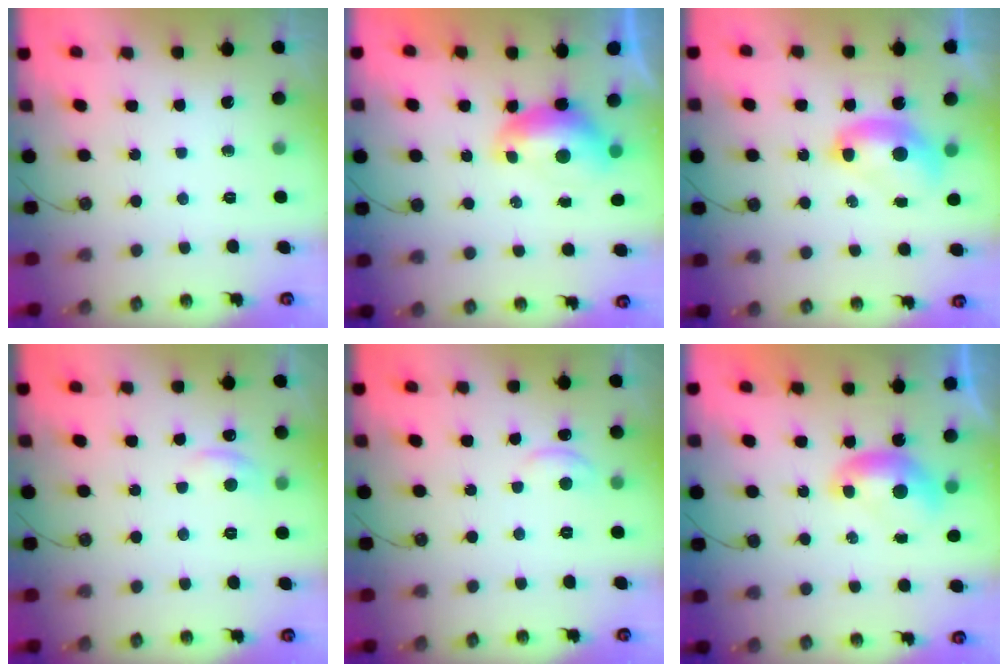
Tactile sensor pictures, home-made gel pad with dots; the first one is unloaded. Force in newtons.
{"total": 0.8, "press": 0.7, "slide": 0.4}
{"total": 2.7, "press": 2.7, "slide": 0.1}
{"total": 1.6, "press": 1.3, "slide": 0.8}
{"total": 1.9, "press": 1.9, "slide": 0.4}
{"total": 0.0}